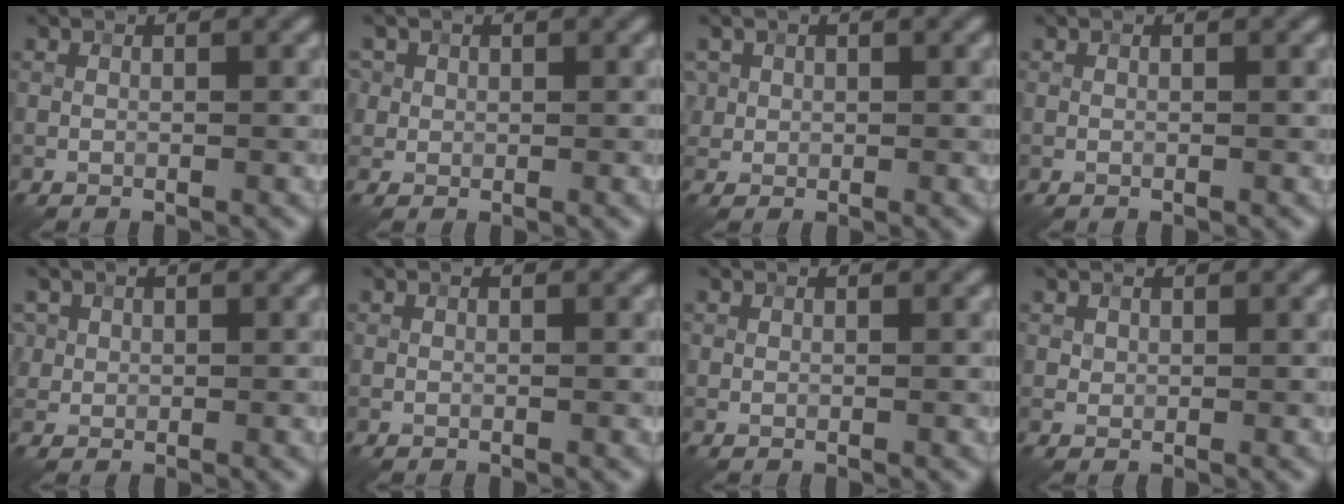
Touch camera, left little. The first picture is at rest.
{"total": 2.5, "force": [1.1, 2.1, 0.7], "torque": [-0.008, 0.015, 0.008]}
{"total": 2.0, "force": [0.7, 1.8, 0.3], "torque": [-0.009, 0.012, 0.010]}
{"total": 0.0}
{"total": 2.0, "force": [0.9, 1.8, 0.4], "torque": [-0.010, 0.012, 0.011]}
{"total": 0.0}
{"total": 0.0}
{"total": 0.8, "force": [0.6, 0.6, -0.1], "torque": [0.000, 0.005, 0.008]}